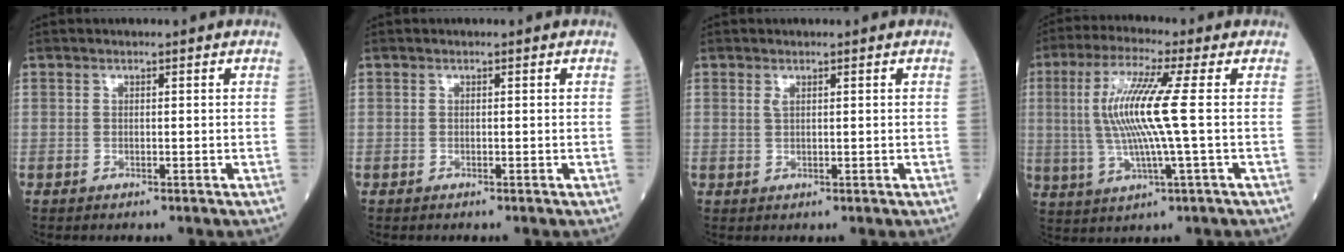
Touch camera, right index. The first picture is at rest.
{"total": 0.0}
{"total": 0.6, "force": [0.4, 0.1, 0.5], "torque": [-0.017, -0.001, 0.010]}
{"total": 10.9, "force": [1.0, -0.5, 10.9], "torque": [-0.232, 0.005, 0.018]}